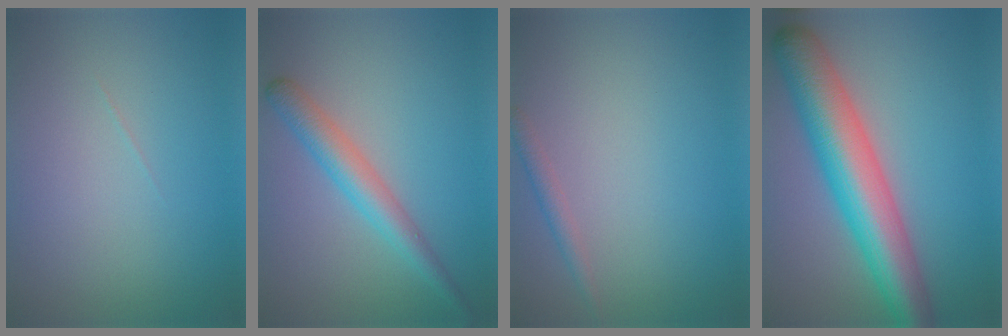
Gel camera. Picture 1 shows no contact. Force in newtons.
{"total": 3.6, "press": 3.6, "slide": 0.1}
{"total": 1.3, "press": 1.3, "slide": 0.1}
{"total": 9.3, "press": 9.3, "slide": 0.4}